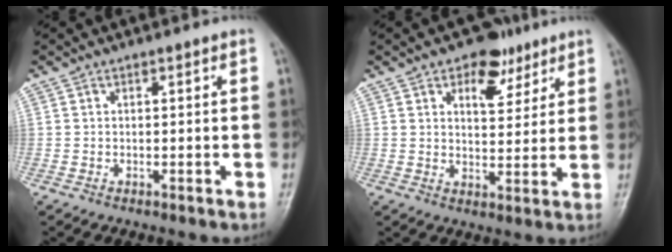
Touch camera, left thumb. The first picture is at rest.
{"total": 8.0, "force": [4.8, 4.8, 4.2], "torque": [-0.027, -0.023, 0.070]}